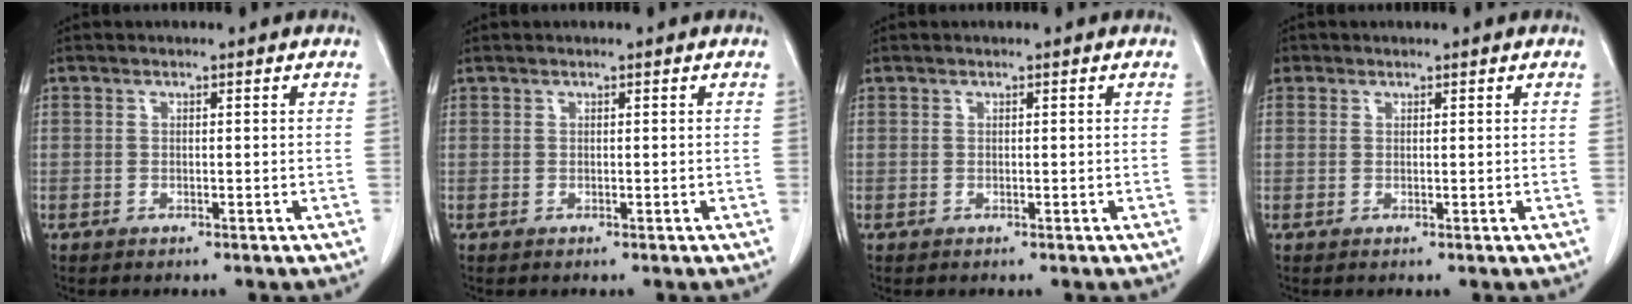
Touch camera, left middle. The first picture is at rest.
{"total": 0.0}
{"total": 0.0}
{"total": 1.8, "force": [1.0, 1.5, 0.2], "torque": [0.003, 0.010, 0.017]}